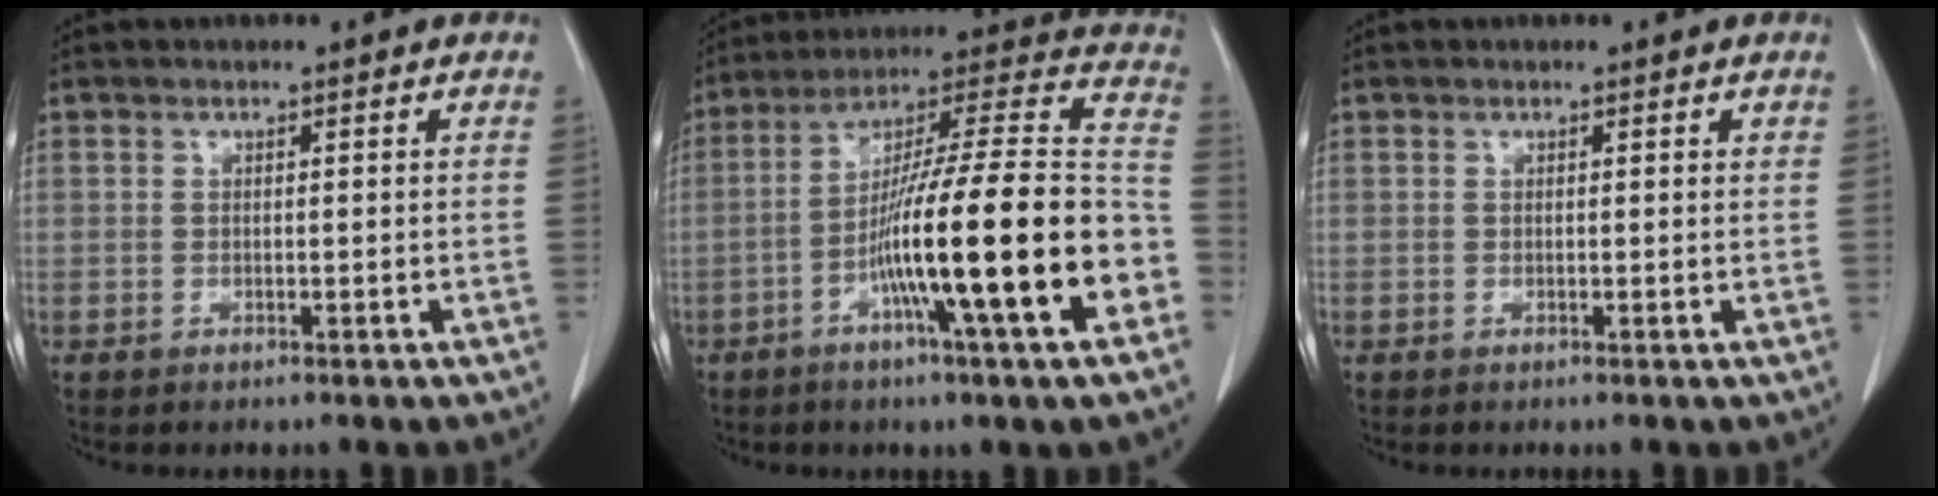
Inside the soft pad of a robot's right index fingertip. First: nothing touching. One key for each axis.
{"total": 24.0, "fx": -7.4, "fy": 0.4, "fz": 22.8, "tx": -0.308, "ty": -0.002, "tz": -0.127}
{"total": 0.0}